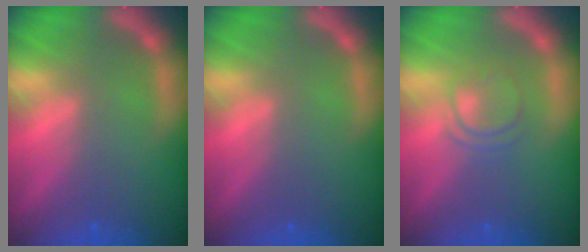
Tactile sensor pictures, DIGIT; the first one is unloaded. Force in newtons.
{"total": 0.0}
{"total": 3.0}